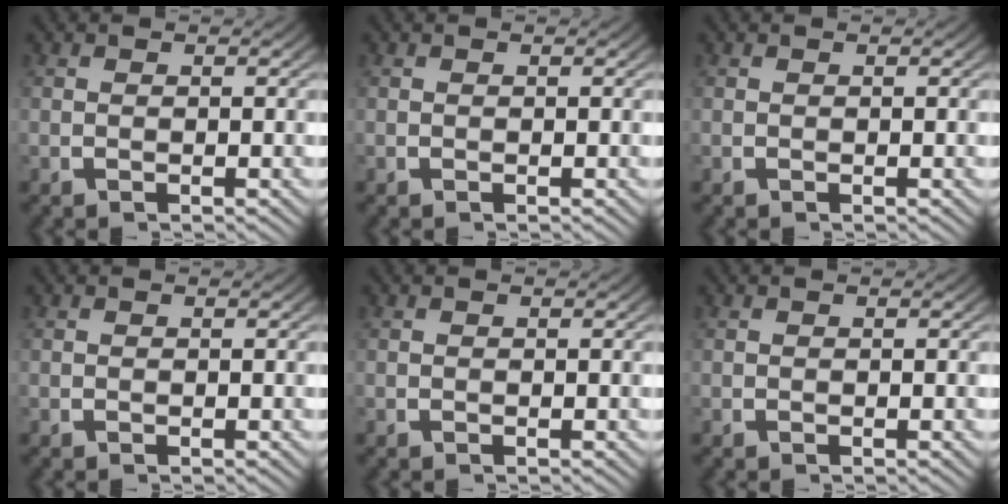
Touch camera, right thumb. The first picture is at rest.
{"total": 0.0}
{"total": 0.0}
{"total": 0.0}
{"total": 0.0}
{"total": 0.0}